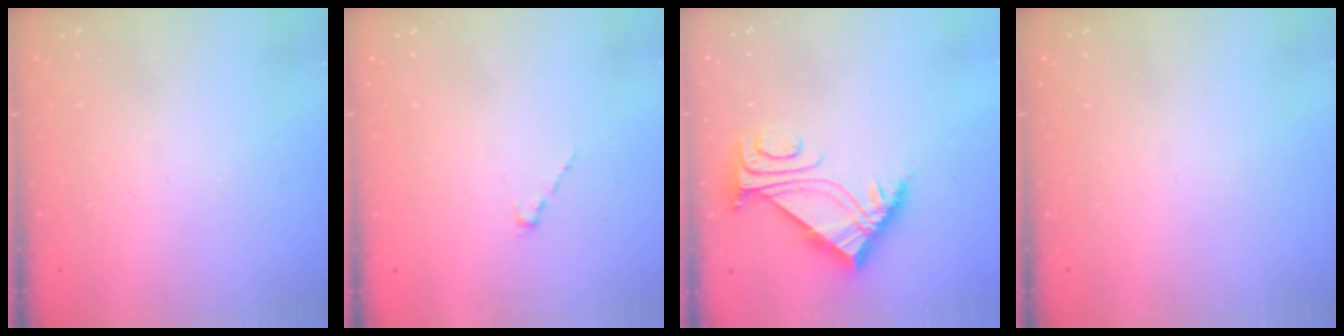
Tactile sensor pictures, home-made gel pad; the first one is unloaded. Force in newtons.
{"total": 0.0}
{"total": 4.9, "press": 4.8, "slide": 0.7}
{"total": 0.0}